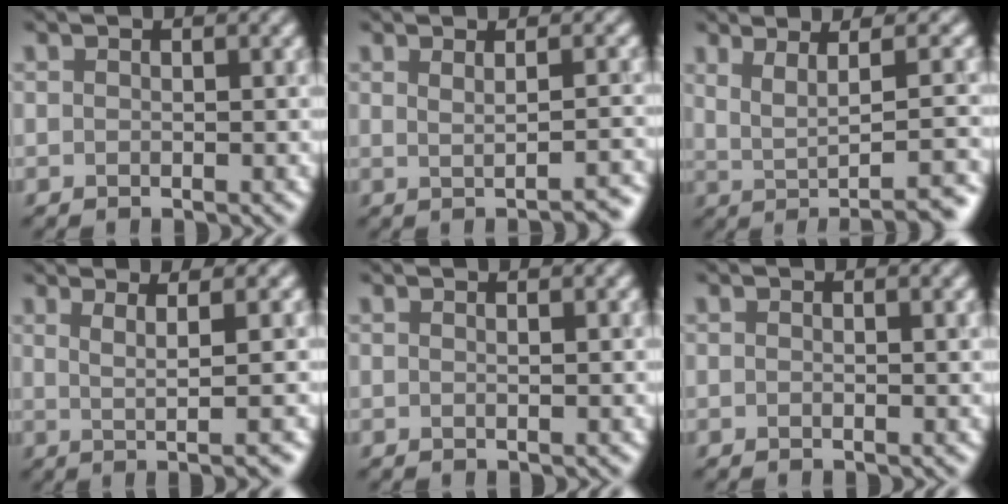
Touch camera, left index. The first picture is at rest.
{"total": 3.3, "force": [-0.1, 1.4, 3.0], "torque": [-0.005, 0.022, -0.002]}
{"total": 6.5, "force": [0.6, 1.7, 6.2], "torque": [-0.062, 0.016, 0.034]}
{"total": 3.3, "force": [0.8, 0.1, 3.2], "torque": [-0.062, 0.005, 0.027]}
{"total": 1.5, "force": [0.6, 0.8, 1.0], "torque": [0.003, 0.008, -0.016]}
{"total": 1.1, "force": [0.3, 0.6, 0.8], "torque": [-0.002, 0.002, -0.014]}